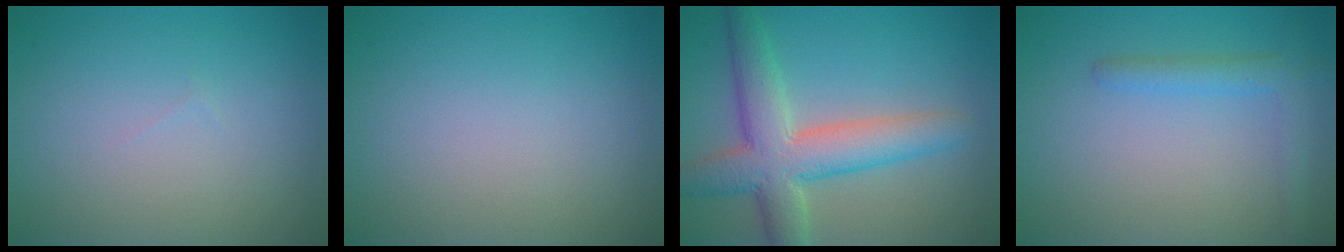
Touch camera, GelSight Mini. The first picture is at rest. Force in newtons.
{"total": 0.0}
{"total": 7.0, "press": 7.0, "slide": 0.4}
{"total": 2.4, "press": 2.4, "slide": 0.2}